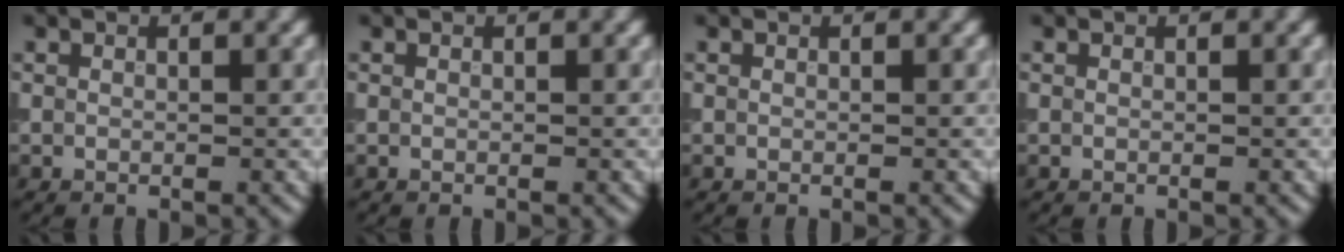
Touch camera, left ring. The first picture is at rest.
{"total": 0.0}
{"total": 0.0}
{"total": 0.0}